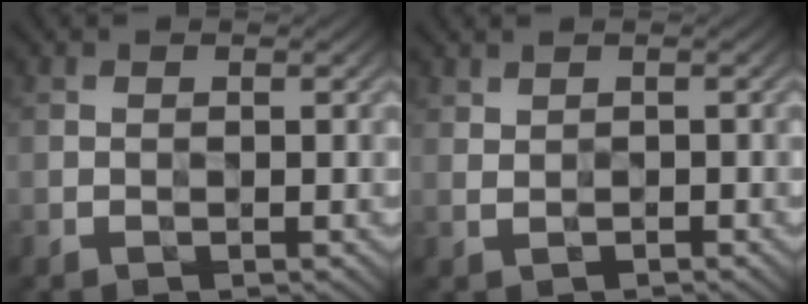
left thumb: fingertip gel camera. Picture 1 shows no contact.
{"total": 0.8, "force": [0.6, 0.3, 0.5], "torque": [-0.014, 0.000, 0.012]}